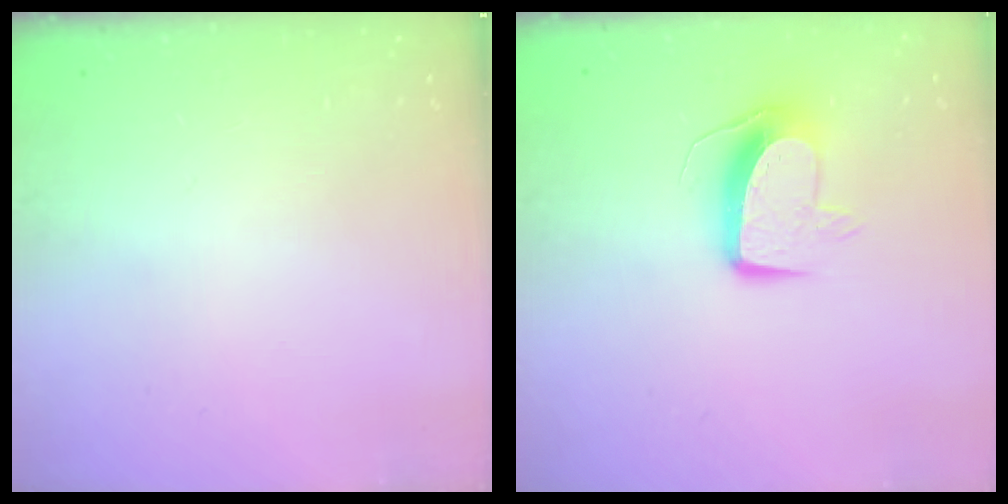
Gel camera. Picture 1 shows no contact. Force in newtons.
{"total": 10.3, "press": 10.3, "slide": 0.7}